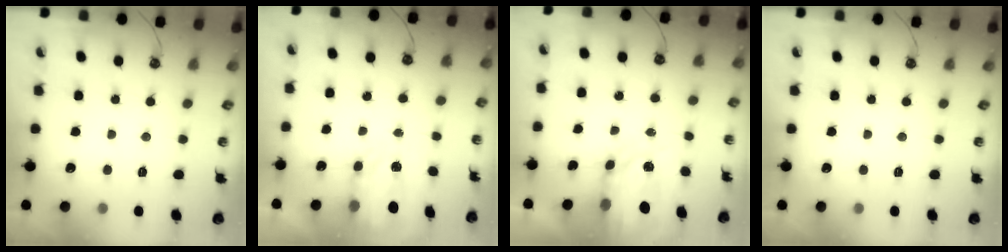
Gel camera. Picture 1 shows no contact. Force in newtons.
{"total": 5.0, "press": 5.0, "slide": 0.3}
{"total": 6.8, "press": 6.8, "slide": 0.6}
{"total": 0.0}